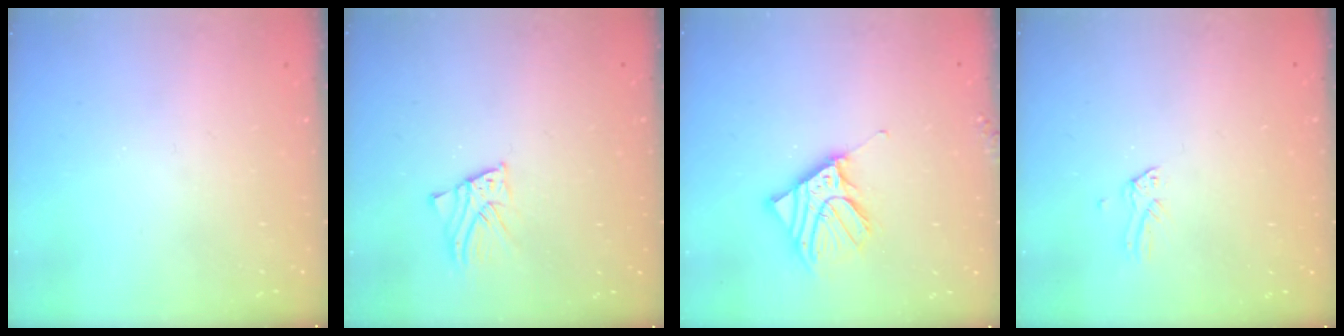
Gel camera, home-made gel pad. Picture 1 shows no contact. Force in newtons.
{"total": 3.2, "press": 3.2, "slide": 0.3}
{"total": 11.1, "press": 10.9, "slide": 2.2}
{"total": 0.0}